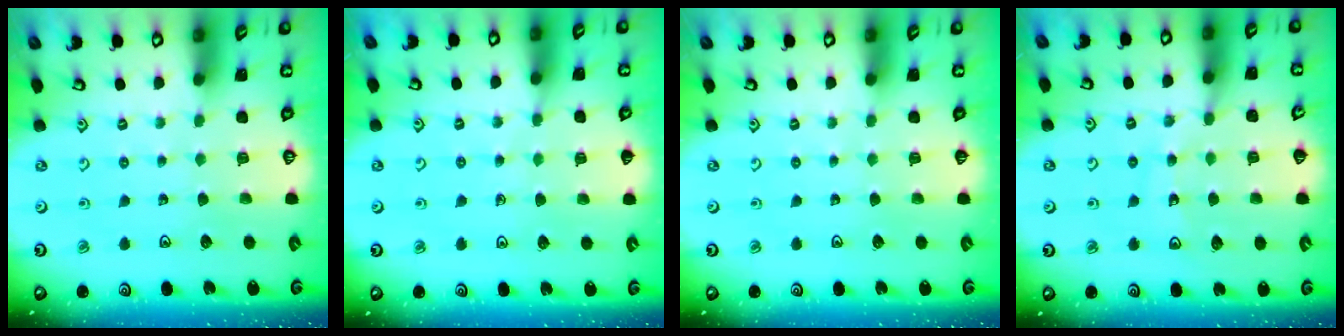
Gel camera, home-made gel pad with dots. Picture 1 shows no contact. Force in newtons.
{"total": 5.0, "press": 4.9, "slide": 0.8}
{"total": 0.0}
{"total": 12.1, "press": 11.9, "slide": 2.2}